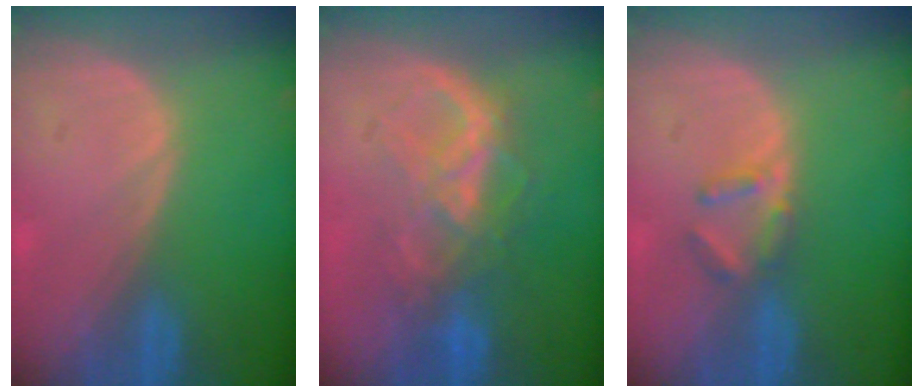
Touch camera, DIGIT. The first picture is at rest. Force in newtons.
{"total": 7.1, "press": 7.1, "slide": 1.0}
{"total": 3.0, "press": 3.0, "slide": 0.4}